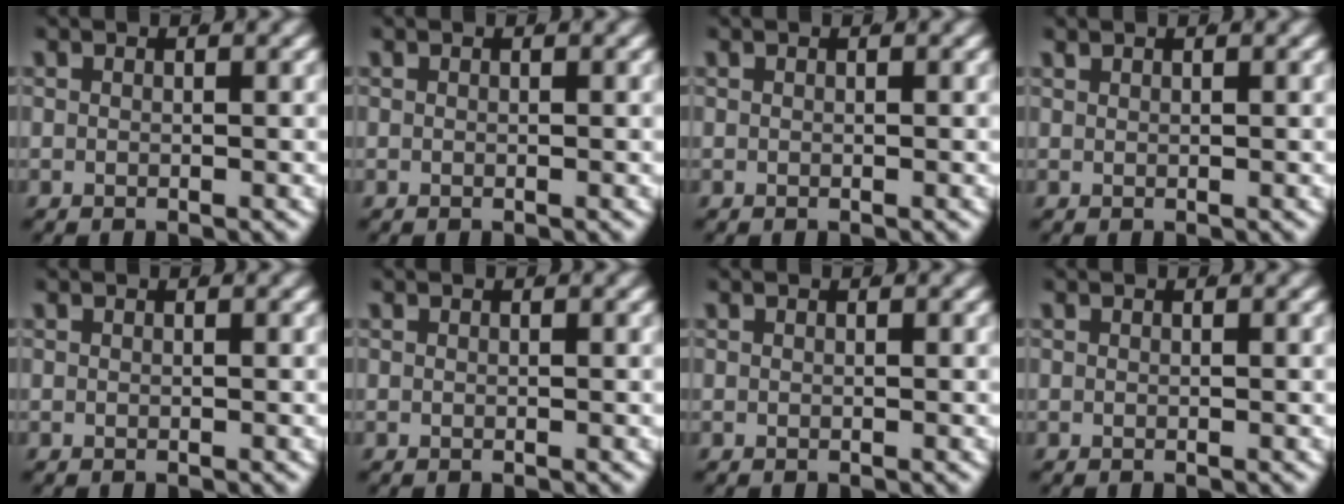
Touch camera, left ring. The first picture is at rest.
{"total": 0.0}
{"total": 0.0}
{"total": 0.7, "force": [0.6, -0.3, -0.1], "torque": [0.002, -0.003, 0.016]}
{"total": 0.0}
{"total": 0.0}
{"total": 0.0}
{"total": 0.0}